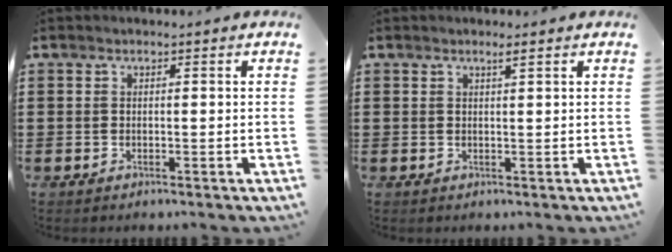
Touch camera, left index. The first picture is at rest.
{"total": 1.1, "force": [0.7, 0.0, 0.8], "torque": [-0.017, -0.001, 0.013]}